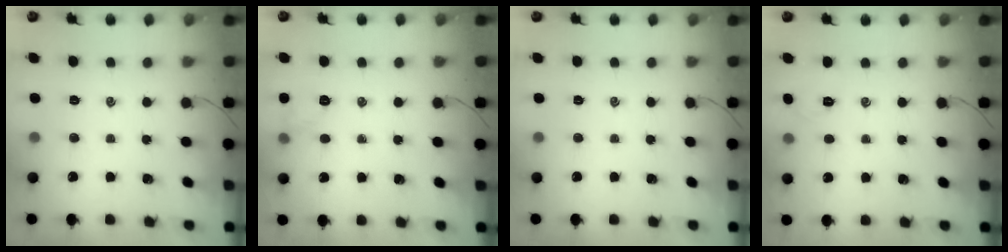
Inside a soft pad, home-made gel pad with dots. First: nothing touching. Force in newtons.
{"total": 6.3, "press": 6.2, "slide": 1.0}
{"total": 0.0}
{"total": 2.6, "press": 2.4, "slide": 0.8}